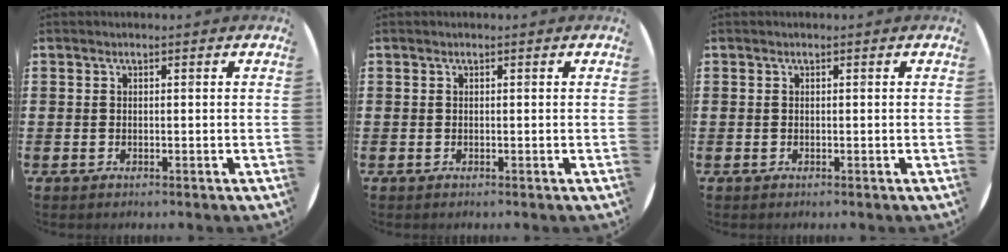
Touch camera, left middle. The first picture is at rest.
{"total": 0.0}
{"total": 0.0}